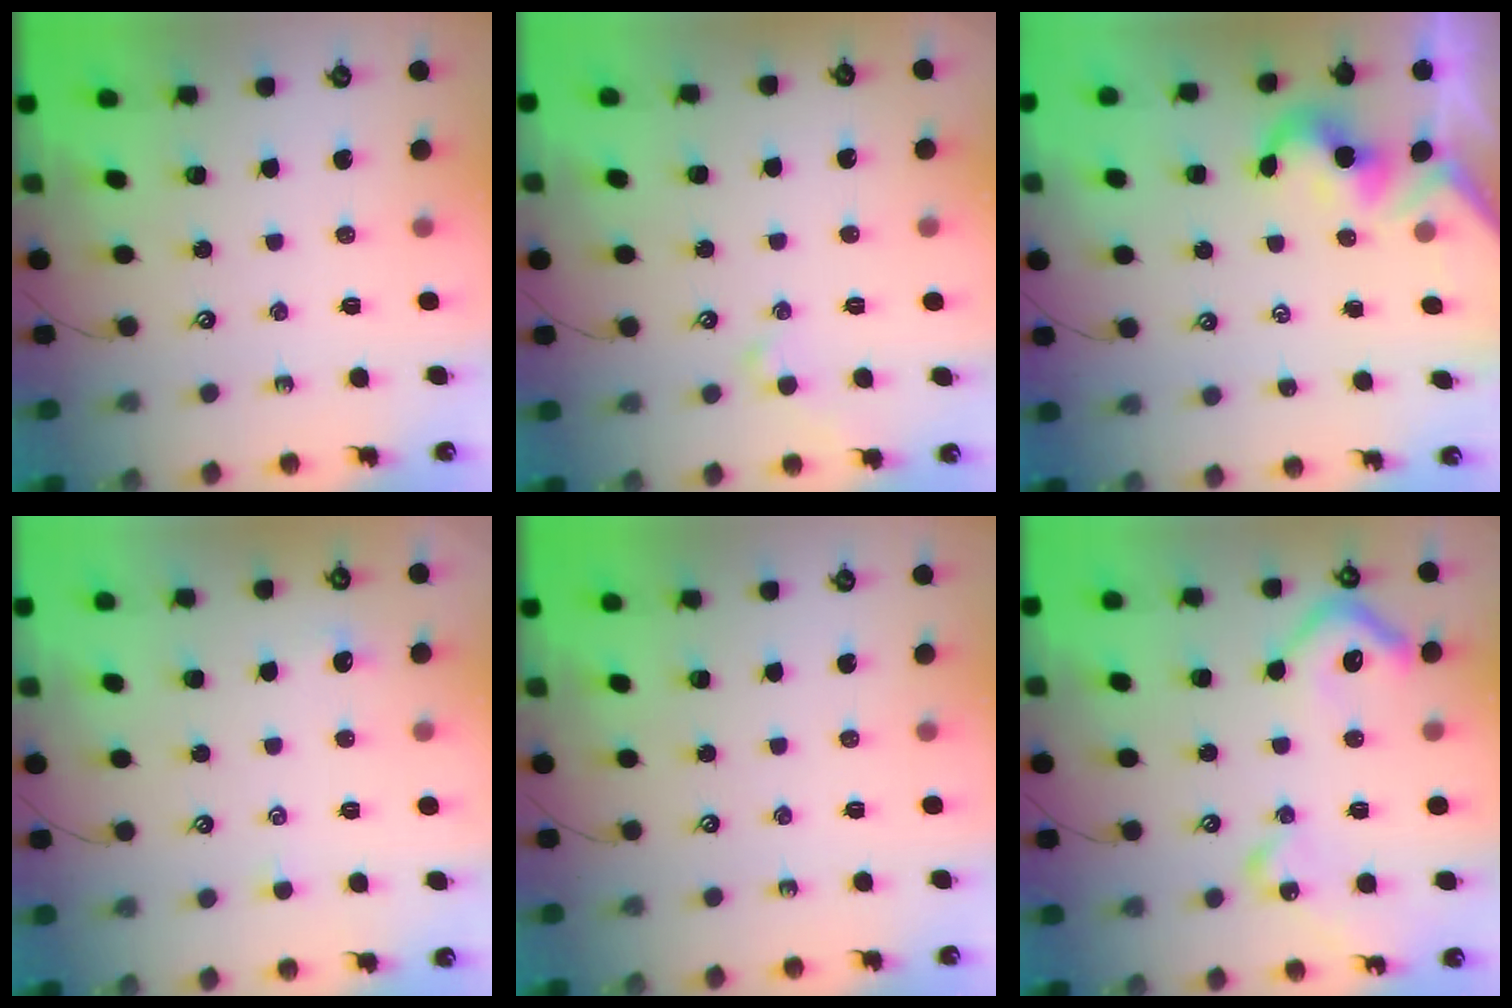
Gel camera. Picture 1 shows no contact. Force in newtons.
{"total": 1.9, "press": 1.9, "slide": 0.4}
{"total": 2.0, "press": 1.9, "slide": 0.5}
{"total": 2.1, "press": 2.0, "slide": 0.4}
{"total": 0.0}
{"total": 11.9, "press": 11.8, "slide": 1.4}